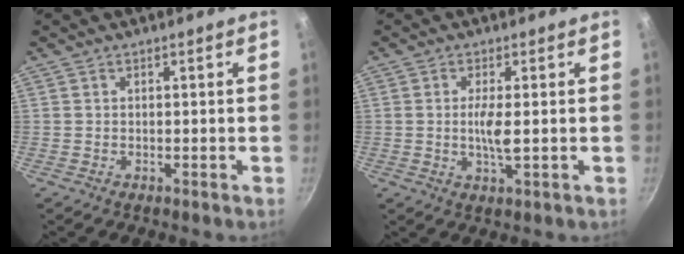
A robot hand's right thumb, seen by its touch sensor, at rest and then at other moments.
{"total": 4.3, "force": [0.0, 0.9, 4.2], "torque": [-0.090, -0.006, -0.001]}